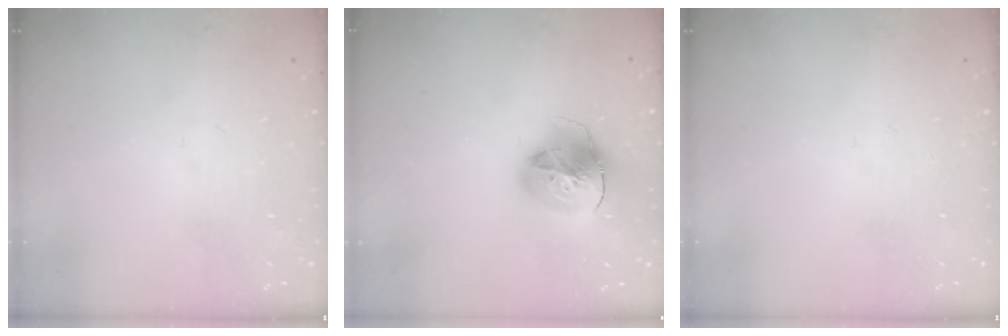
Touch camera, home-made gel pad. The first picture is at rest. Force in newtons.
{"total": 17.1, "press": 17.0, "slide": 1.9}
{"total": 0.0}